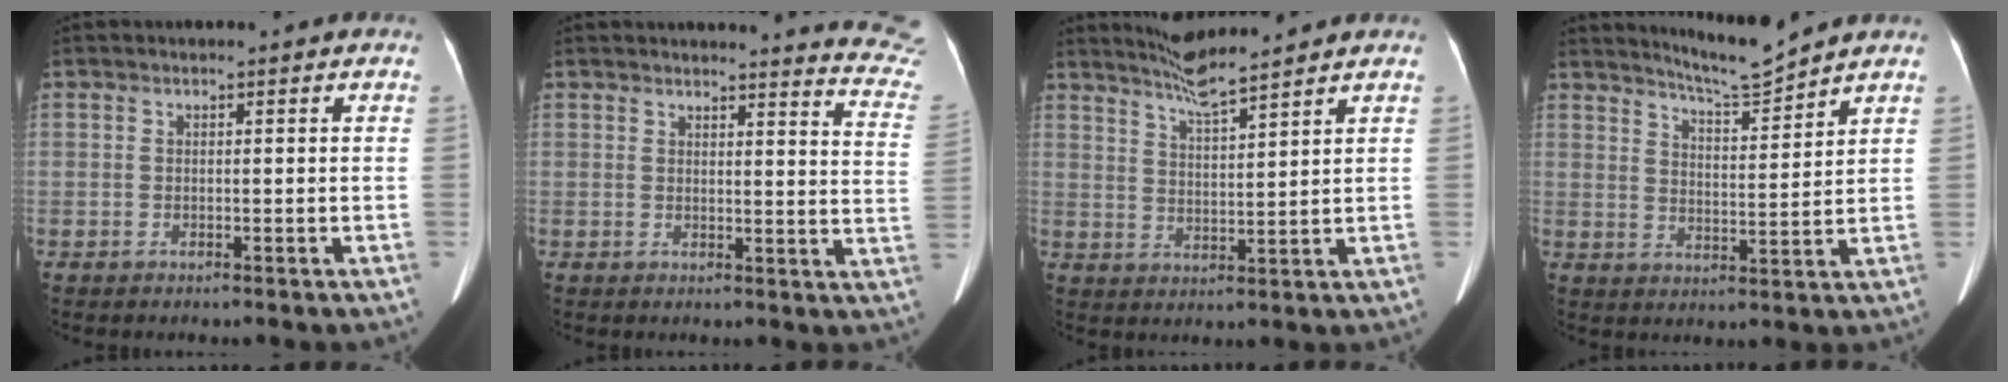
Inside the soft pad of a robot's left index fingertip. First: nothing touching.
{"total": 13.0, "force": [12.9, -0.7, 1.2], "torque": [0.011, -0.132, 0.106]}
{"total": 6.6, "force": [6.1, -0.6, 2.5], "torque": [-0.057, 0.002, 0.116]}
{"total": 6.5, "force": [6.2, -1.2, 1.3], "torque": [-0.033, -0.020, 0.113]}